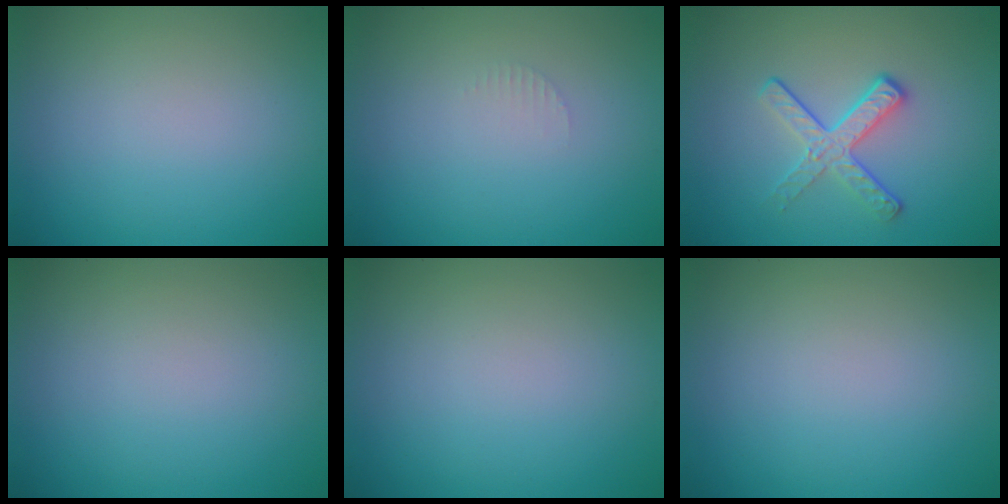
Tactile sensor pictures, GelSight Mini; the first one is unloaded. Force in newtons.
{"total": 0.7, "press": 0.6, "slide": 0.1}
{"total": 3.1, "press": 2.6, "slide": 1.8}
{"total": 0.0}
{"total": 0.0}
{"total": 0.0}